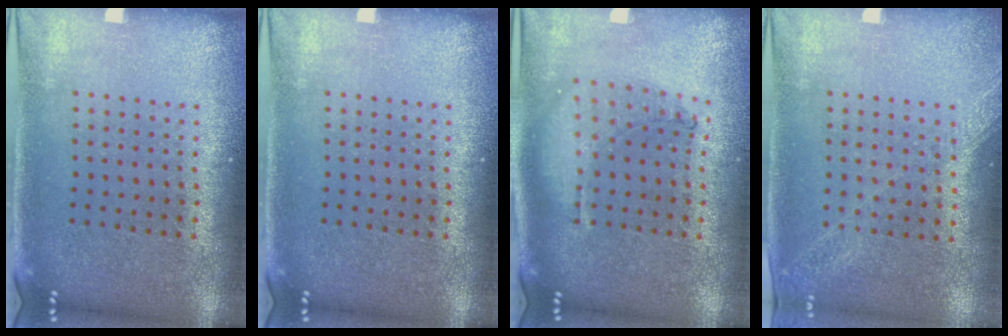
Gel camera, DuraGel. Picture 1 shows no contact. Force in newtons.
{"total": 0.0}
{"total": 0.9, "press": 0.9, "slide": 0.3}
{"total": 1.2, "press": 1.2, "slide": 0.2}